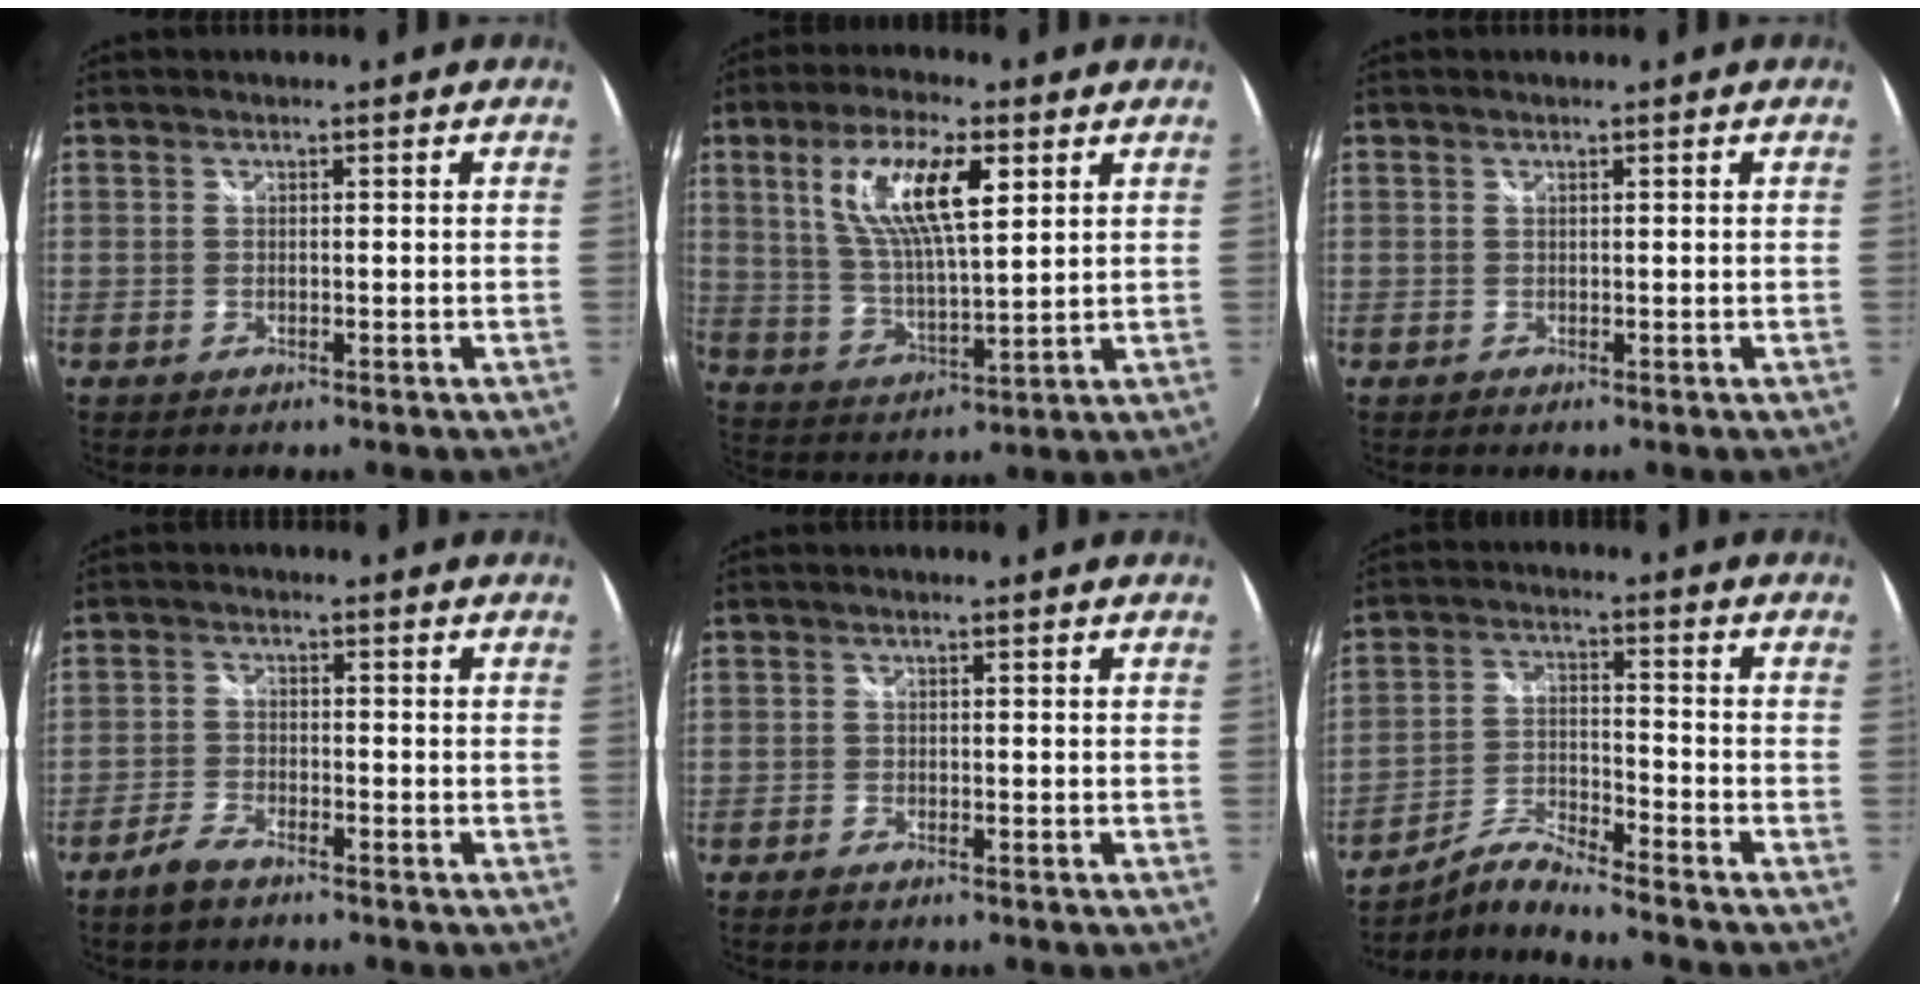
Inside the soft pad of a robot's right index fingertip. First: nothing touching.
{"total": 13.6, "force": [5.3, 4.3, 11.8], "torque": [-0.223, 0.007, 0.102]}
{"total": 0.0}
{"total": 4.2, "force": [-3.3, 1.4, 2.0], "torque": [-0.059, -0.002, -0.068]}
{"total": 1.3, "force": [-1.1, 0.6, 0.5], "torque": [-0.014, -0.004, -0.023]}
{"total": 7.3, "force": [-6.8, -1.4, 2.0], "torque": [-0.050, 0.012, -0.136]}